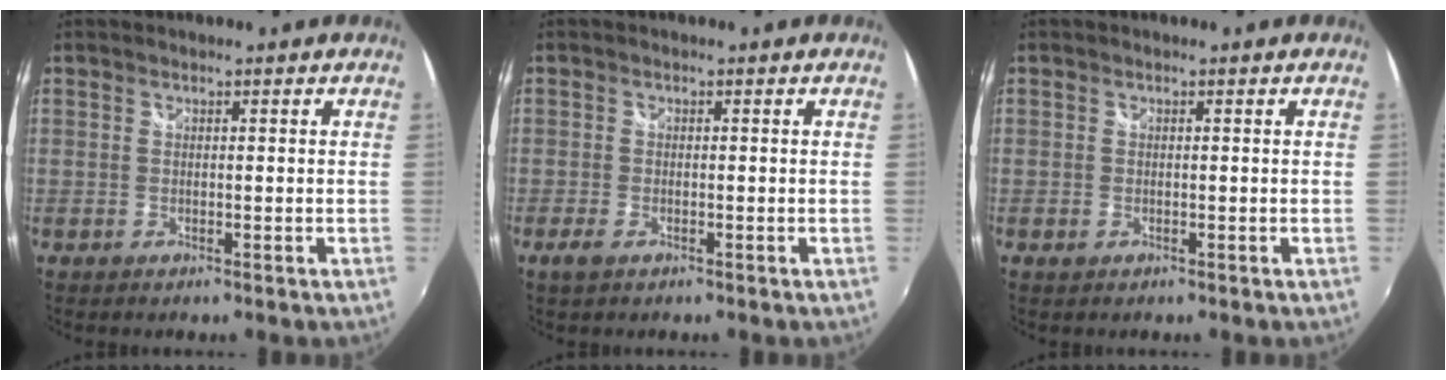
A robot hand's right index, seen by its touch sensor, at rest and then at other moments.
{"total": 2.3, "force": [-1.5, 1.0, 1.4], "torque": [-0.030, -0.007, -0.029]}
{"total": 0.8, "force": [-0.4, 0.6, 0.3], "torque": [-0.005, -0.004, -0.009]}